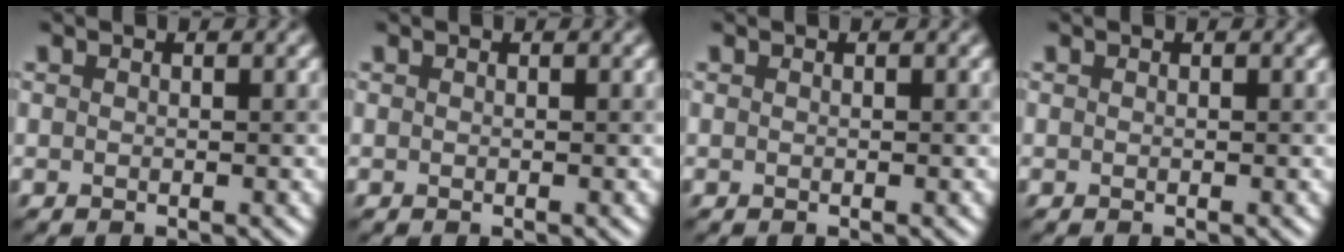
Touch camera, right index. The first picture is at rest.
{"total": 0.0}
{"total": 0.0}
{"total": 0.0}